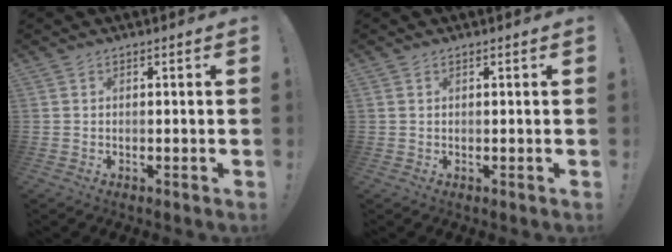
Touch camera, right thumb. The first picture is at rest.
{"total": 0.5, "force": [0.4, 0.2, 0.3], "torque": [-0.001, -0.001, 0.007]}